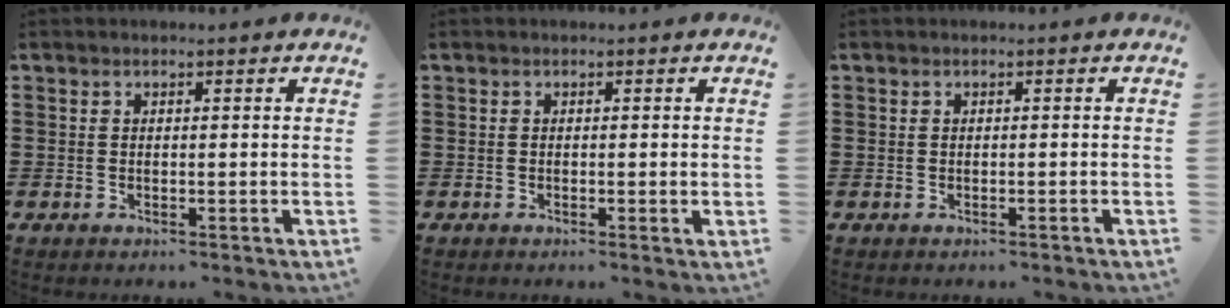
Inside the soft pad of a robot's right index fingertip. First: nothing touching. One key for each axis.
{"total": 0.6, "fx": 0.0, "fy": -0.1, "fz": 0.6, "tx": -0.011, "ty": -0.004, "tz": 0.000}
{"total": 0.0}